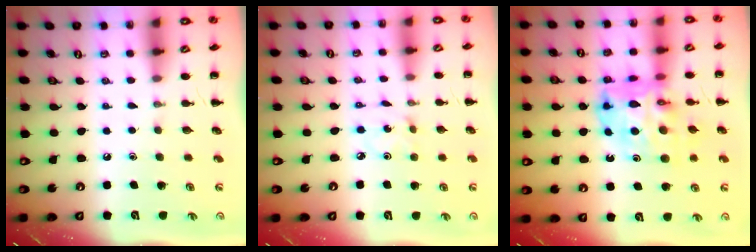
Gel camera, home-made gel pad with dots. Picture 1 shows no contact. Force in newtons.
{"total": 1.2, "press": 1.2, "slide": 0.4}
{"total": 14.7, "press": 14.1, "slide": 4.3}